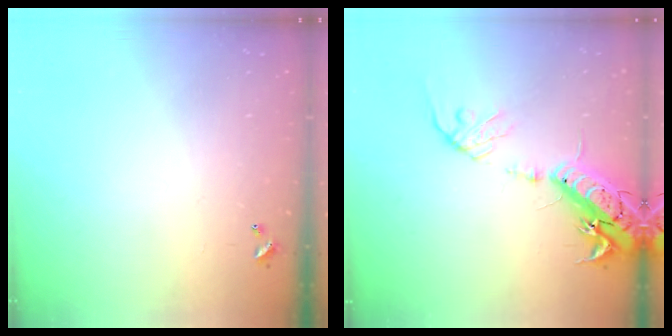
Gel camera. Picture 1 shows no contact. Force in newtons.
{"total": 18.1, "press": 17.7, "slide": 3.8}